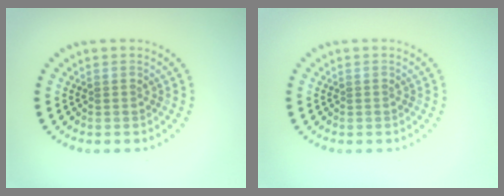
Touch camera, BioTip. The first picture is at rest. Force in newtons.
{"total": 0.0}